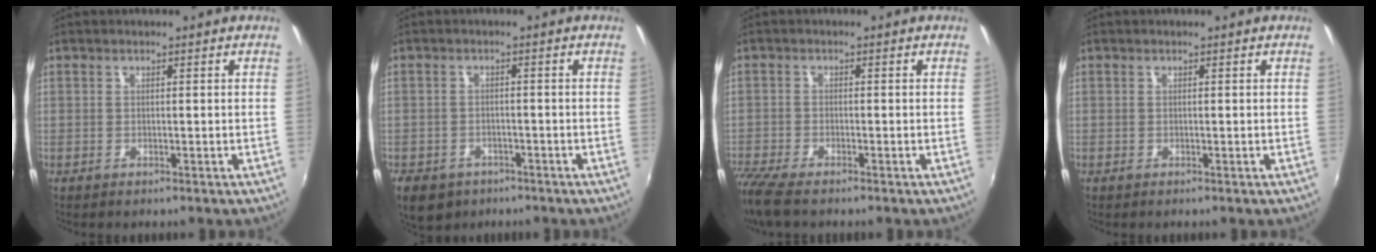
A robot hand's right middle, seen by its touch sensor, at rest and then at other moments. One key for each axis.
{"total": 7.5, "fx": -4.5, "fy": 5.2, "fz": 3.0, "tx": -0.075, "ty": -0.013, "tz": -0.066}
{"total": 7.1, "fx": -5.8, "fy": 1.6, "fz": 3.8, "tx": -0.104, "ty": -0.033, "tz": -0.112}
{"total": 0.0}